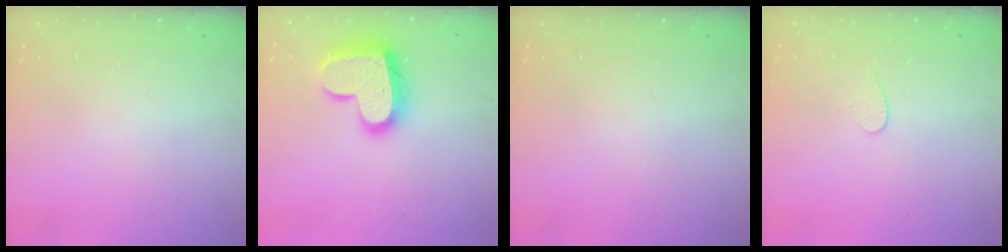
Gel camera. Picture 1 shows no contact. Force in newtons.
{"total": 18.3, "press": 18.2, "slide": 1.2}
{"total": 0.0}
{"total": 3.4, "press": 3.4, "slide": 0.4}